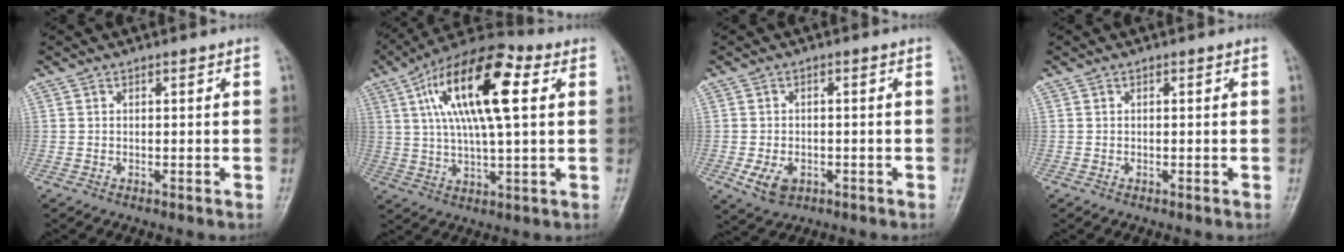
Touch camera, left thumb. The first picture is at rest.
{"total": 19.0, "force": [5.5, 6.7, 16.9], "torque": [-0.292, 0.015, 0.085]}
{"total": 5.0, "force": [-1.8, 3.4, 3.1], "torque": [-0.053, 0.002, -0.025]}
{"total": 0.0}